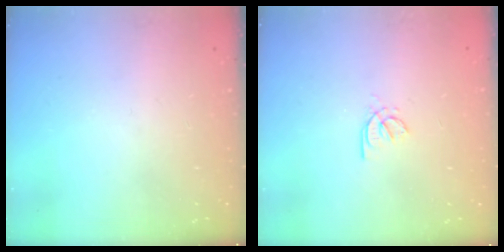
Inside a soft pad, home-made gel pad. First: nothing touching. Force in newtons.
{"total": 2.1, "press": 2.1, "slide": 0.6}